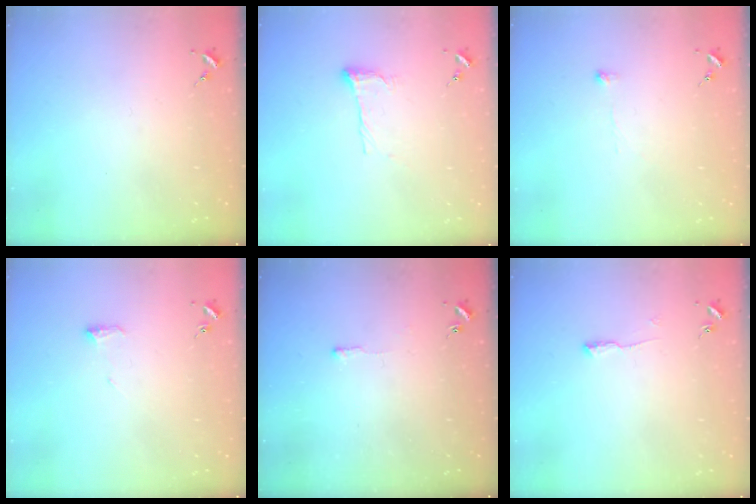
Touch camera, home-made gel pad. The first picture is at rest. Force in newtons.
{"total": 10.2, "press": 10.2, "slide": 0.7}
{"total": 5.9, "press": 5.9, "slide": 0.5}
{"total": 5.2, "press": 5.1, "slide": 0.9}
{"total": 2.6, "press": 2.6, "slide": 0.4}
{"total": 6.2, "press": 6.2, "slide": 0.6}